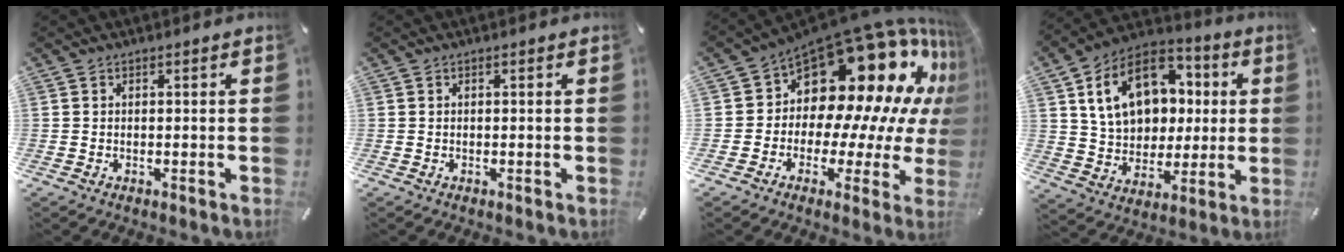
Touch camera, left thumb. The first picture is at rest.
{"total": 0.0}
{"total": 22.3, "force": [11.8, 12.5, 14.2], "torque": [-0.204, -0.126, 0.213]}
{"total": 17.7, "force": [4.9, 13.8, 10.0], "torque": [-0.186, -0.002, 0.098]}